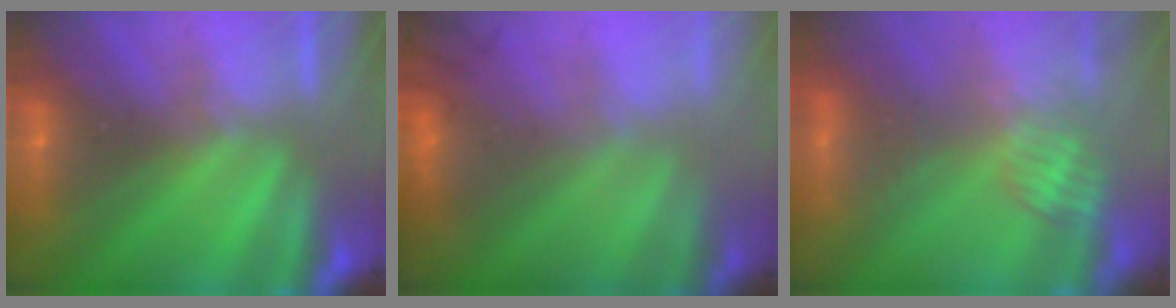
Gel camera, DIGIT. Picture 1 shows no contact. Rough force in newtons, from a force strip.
{"total": 3.8}
{"total": 2.5}